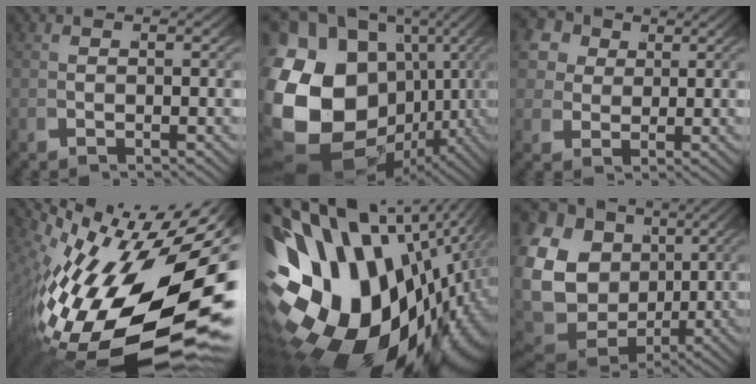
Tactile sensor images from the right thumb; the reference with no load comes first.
{"total": 24.7, "force": [-2.2, 19.0, 15.7], "torque": [-0.330, -0.086, -0.010]}
{"total": 7.7, "force": [2.9, 6.2, 3.5], "torque": [-0.080, -0.003, 0.043]}
{"total": 21.3, "force": [-2.1, 10.9, 18.2], "torque": [-0.297, -0.041, 0.004]}
{"total": 28.9, "force": [-2.7, 19.7, 20.9], "torque": [-0.381, -0.038, -0.023]}
{"total": 17.0, "force": [0.6, 13.7, 10.1], "torque": [-0.218, -0.037, 0.017]}